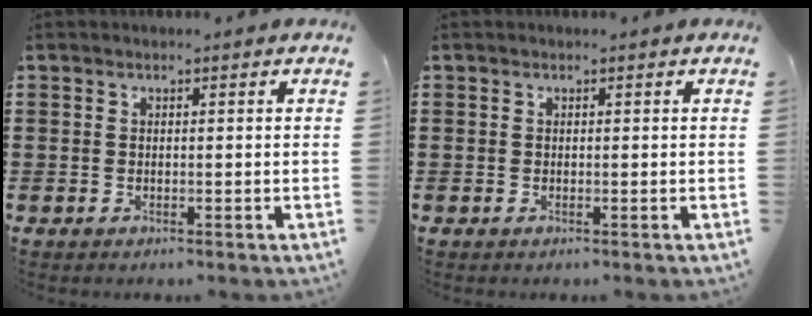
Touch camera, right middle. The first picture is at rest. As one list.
[{"total": 0.0}]